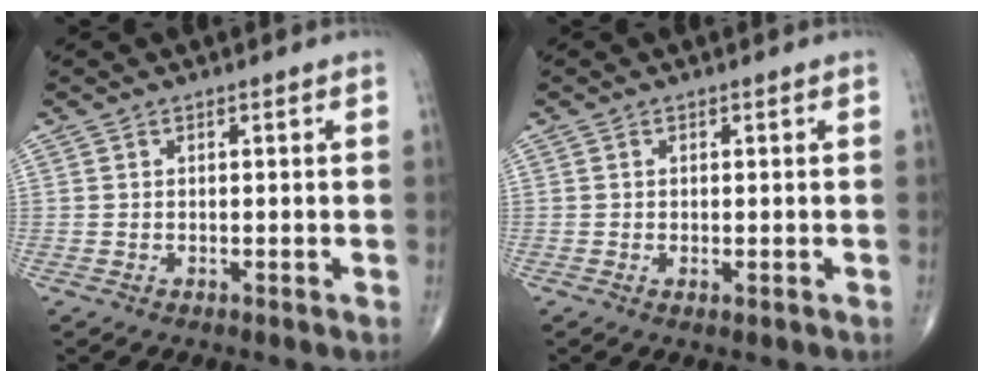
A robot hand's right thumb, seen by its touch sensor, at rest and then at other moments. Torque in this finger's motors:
{"motor_torque": [-0.30, -0.01, -0.36, -0.22, 0.01]}